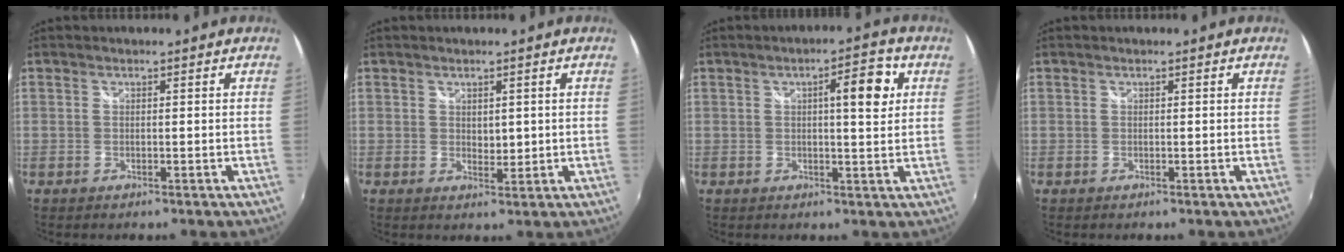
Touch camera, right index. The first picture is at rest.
{"total": 1.8, "force": [0.5, 1.3, 1.2], "torque": [-0.016, 0.000, 0.009]}
{"total": 6.6, "force": [1.9, 1.6, 6.1], "torque": [-0.075, 0.016, 0.027]}
{"total": 0.0}